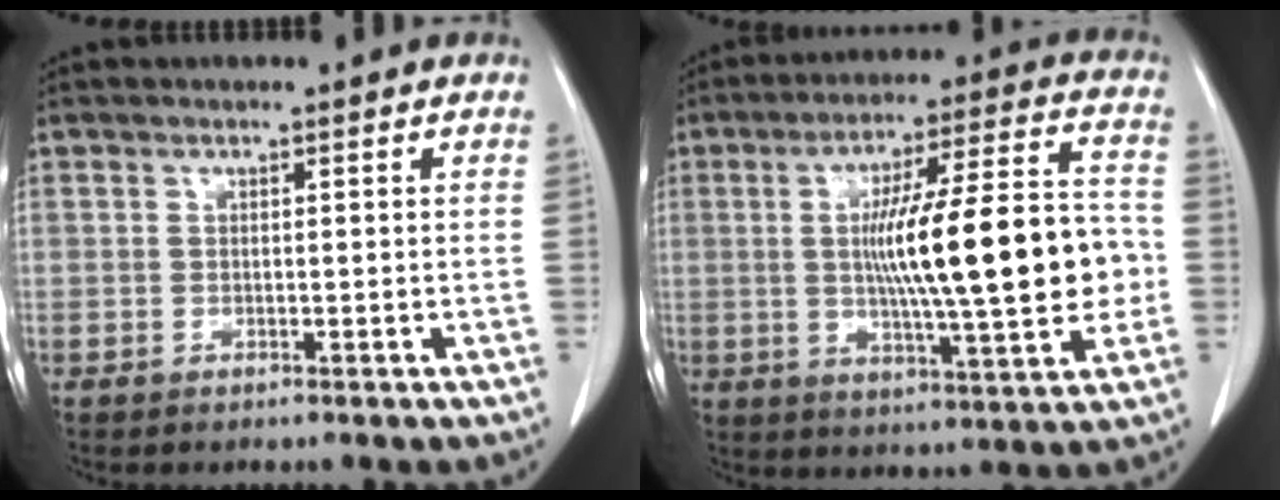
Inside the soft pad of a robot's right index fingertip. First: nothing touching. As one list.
[{"total": 19.8, "force": [-0.6, 2.6, 19.6], "torque": [-0.314, 0.015, -0.009]}]